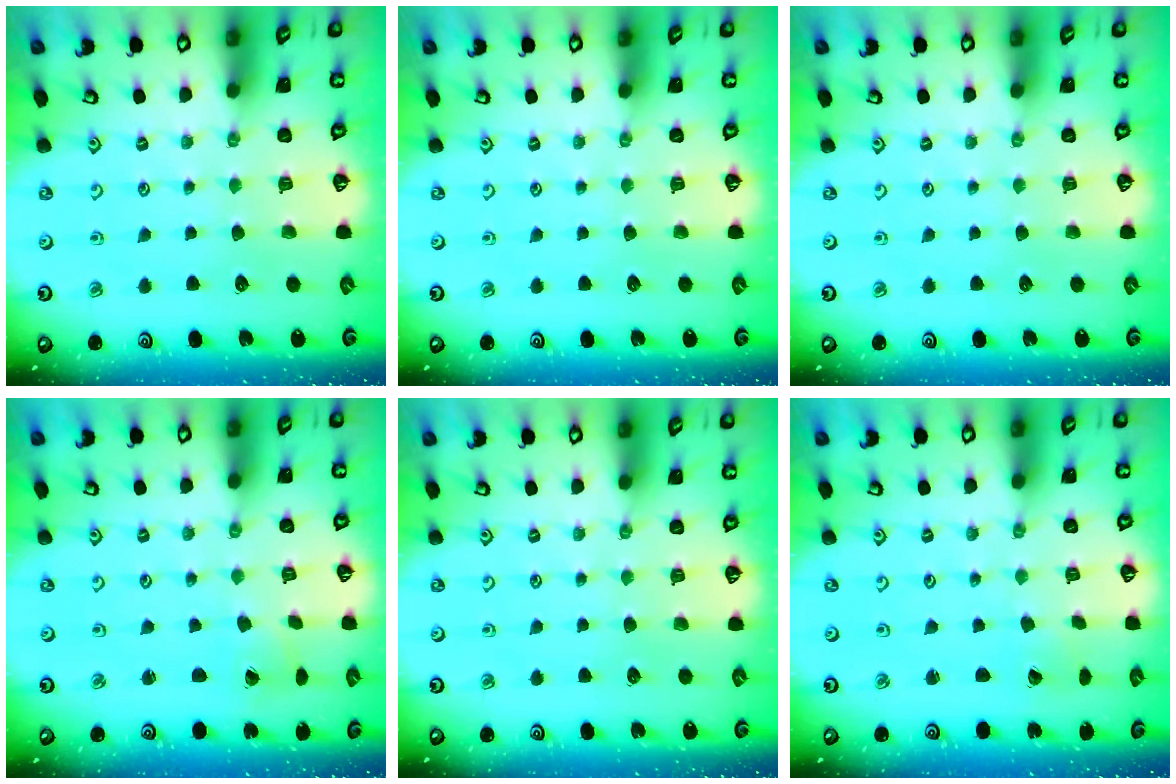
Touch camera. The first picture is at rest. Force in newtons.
{"total": 0.0}
{"total": 0.0}
{"total": 1.1, "press": 1.1, "slide": 0.0}
{"total": 0.0}
{"total": 0.6, "press": 0.6, "slide": 0.1}